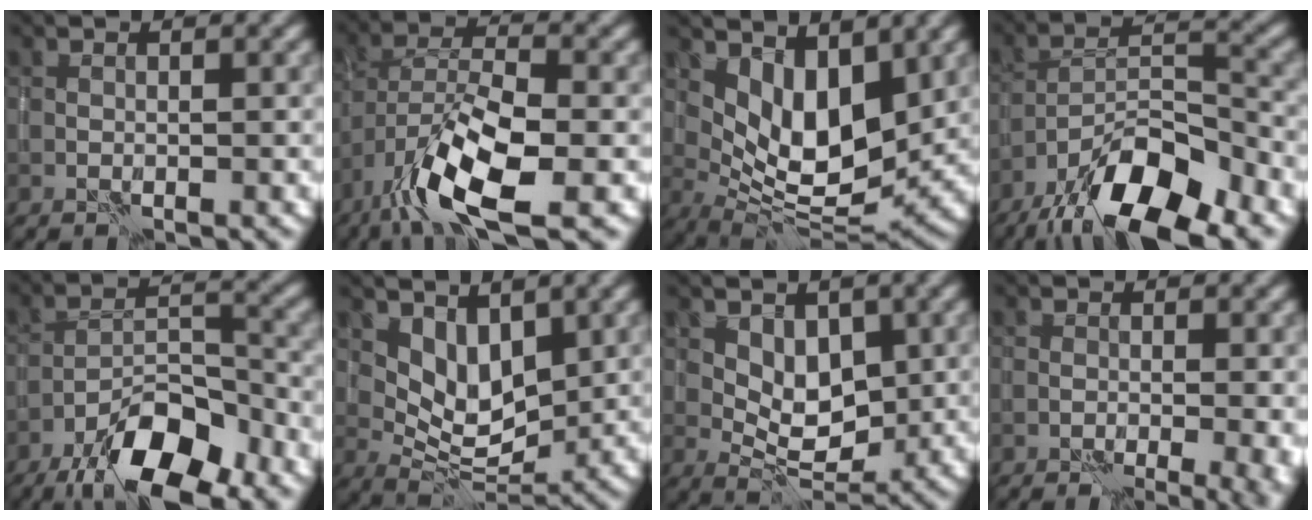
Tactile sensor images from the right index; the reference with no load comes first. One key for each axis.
{"total": 9.3, "fx": -4.8, "fy": 2.9, "fz": 7.4, "tx": -0.142, "ty": 0.005, "tz": -0.094}
{"total": 7.1, "fx": 3.0, "fy": 3.2, "fz": 5.6, "tx": -0.098, "ty": -0.016, "tz": 0.055}
{"total": 11.7, "fx": -8.0, "fy": 3.7, "fz": 7.7, "tx": -0.134, "ty": 0.011, "tz": -0.147}
{"total": 9.1, "fx": -6.2, "fy": 2.8, "fz": 6.1, "tx": -0.098, "ty": 0.014, "tz": -0.114}
{"total": 4.3, "fx": 2.5, "fy": 2.1, "fz": 2.9, "tx": -0.052, "ty": -0.012, "tz": 0.042}
{"total": 3.7, "fx": 1.5, "fy": 2.2, "fz": 2.6, "tx": -0.036, "ty": -0.008, "tz": 0.027}
{"total": 4.3, "fx": -1.4, "fy": 1.5, "fz": 3.8, "tx": -0.038, "ty": -0.003, "tz": -0.012}